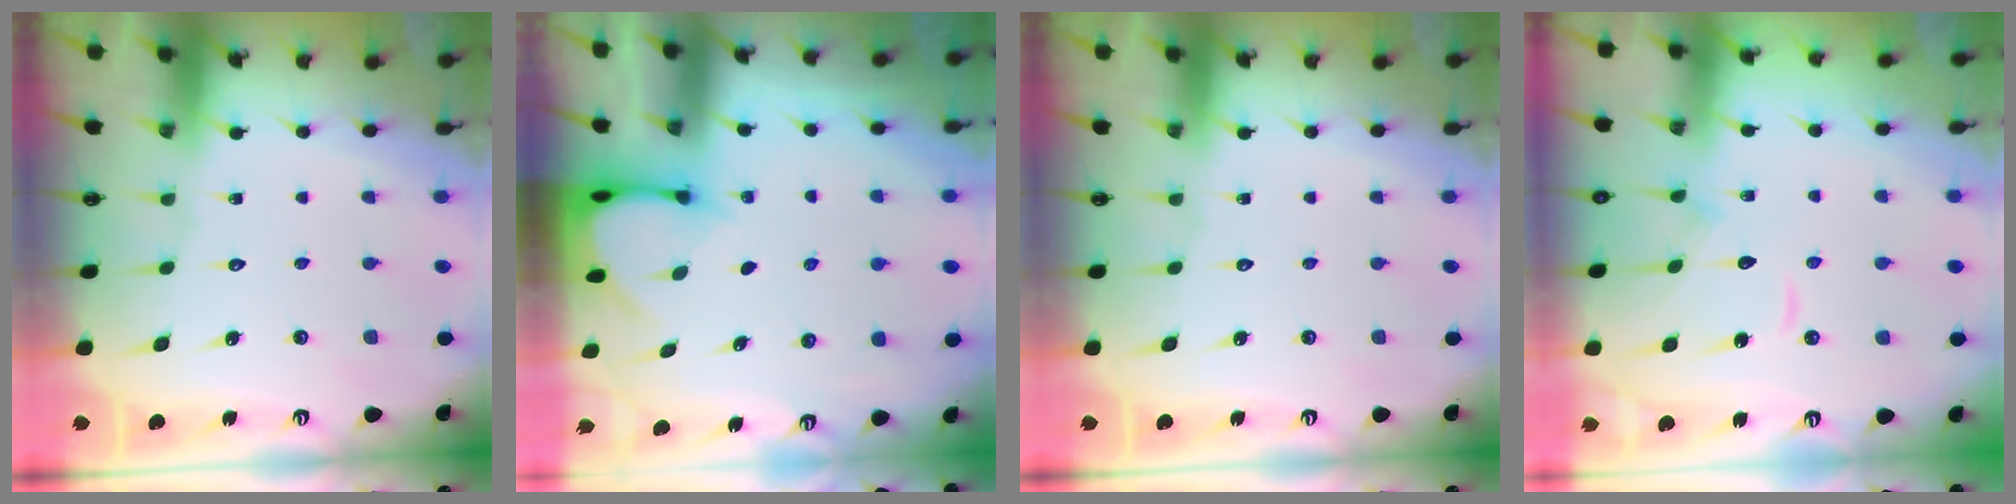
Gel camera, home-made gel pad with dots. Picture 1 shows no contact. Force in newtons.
{"total": 3.4, "press": 3.4, "slide": 0.2}
{"total": 0.0}
{"total": 8.7, "press": 8.6, "slide": 0.2}